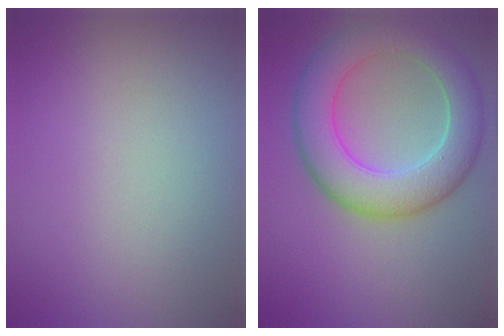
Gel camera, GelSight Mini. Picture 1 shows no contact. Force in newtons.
{"total": 7.7, "press": 7.7, "slide": 0.4}